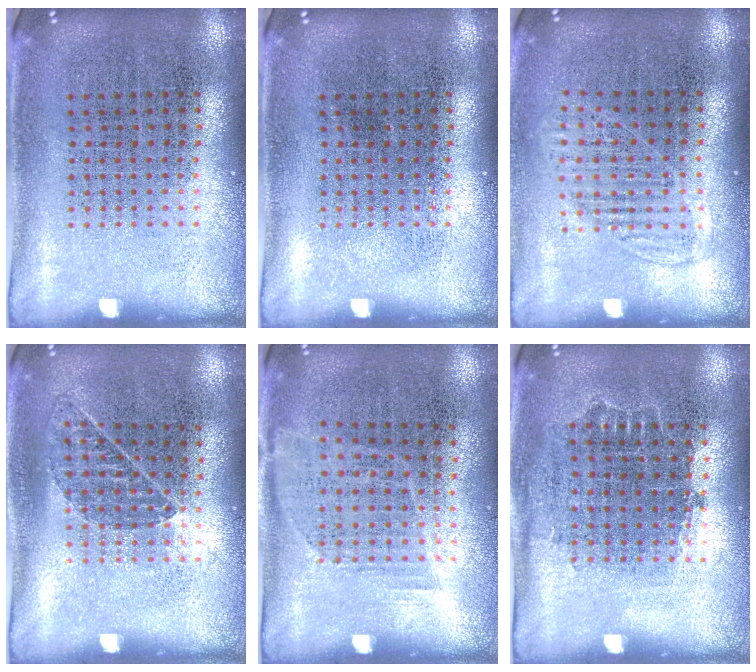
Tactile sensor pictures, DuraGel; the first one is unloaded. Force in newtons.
{"total": 0.0}
{"total": 1.4, "press": 1.2, "slide": 0.7}
{"total": 0.9, "press": 0.7, "slide": 0.5}
{"total": 1.1, "press": 0.8, "slide": 0.7}
{"total": 0.8, "press": 0.7, "slide": 0.3}